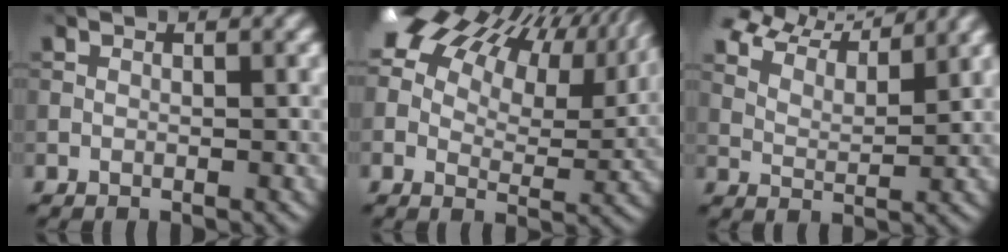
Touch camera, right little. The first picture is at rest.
{"total": 16.9, "force": [9.5, 8.6, 11.0], "torque": [-0.199, 0.043, 0.146]}
{"total": 8.9, "force": [8.0, 1.9, 3.4], "torque": [-0.075, 0.009, 0.121]}